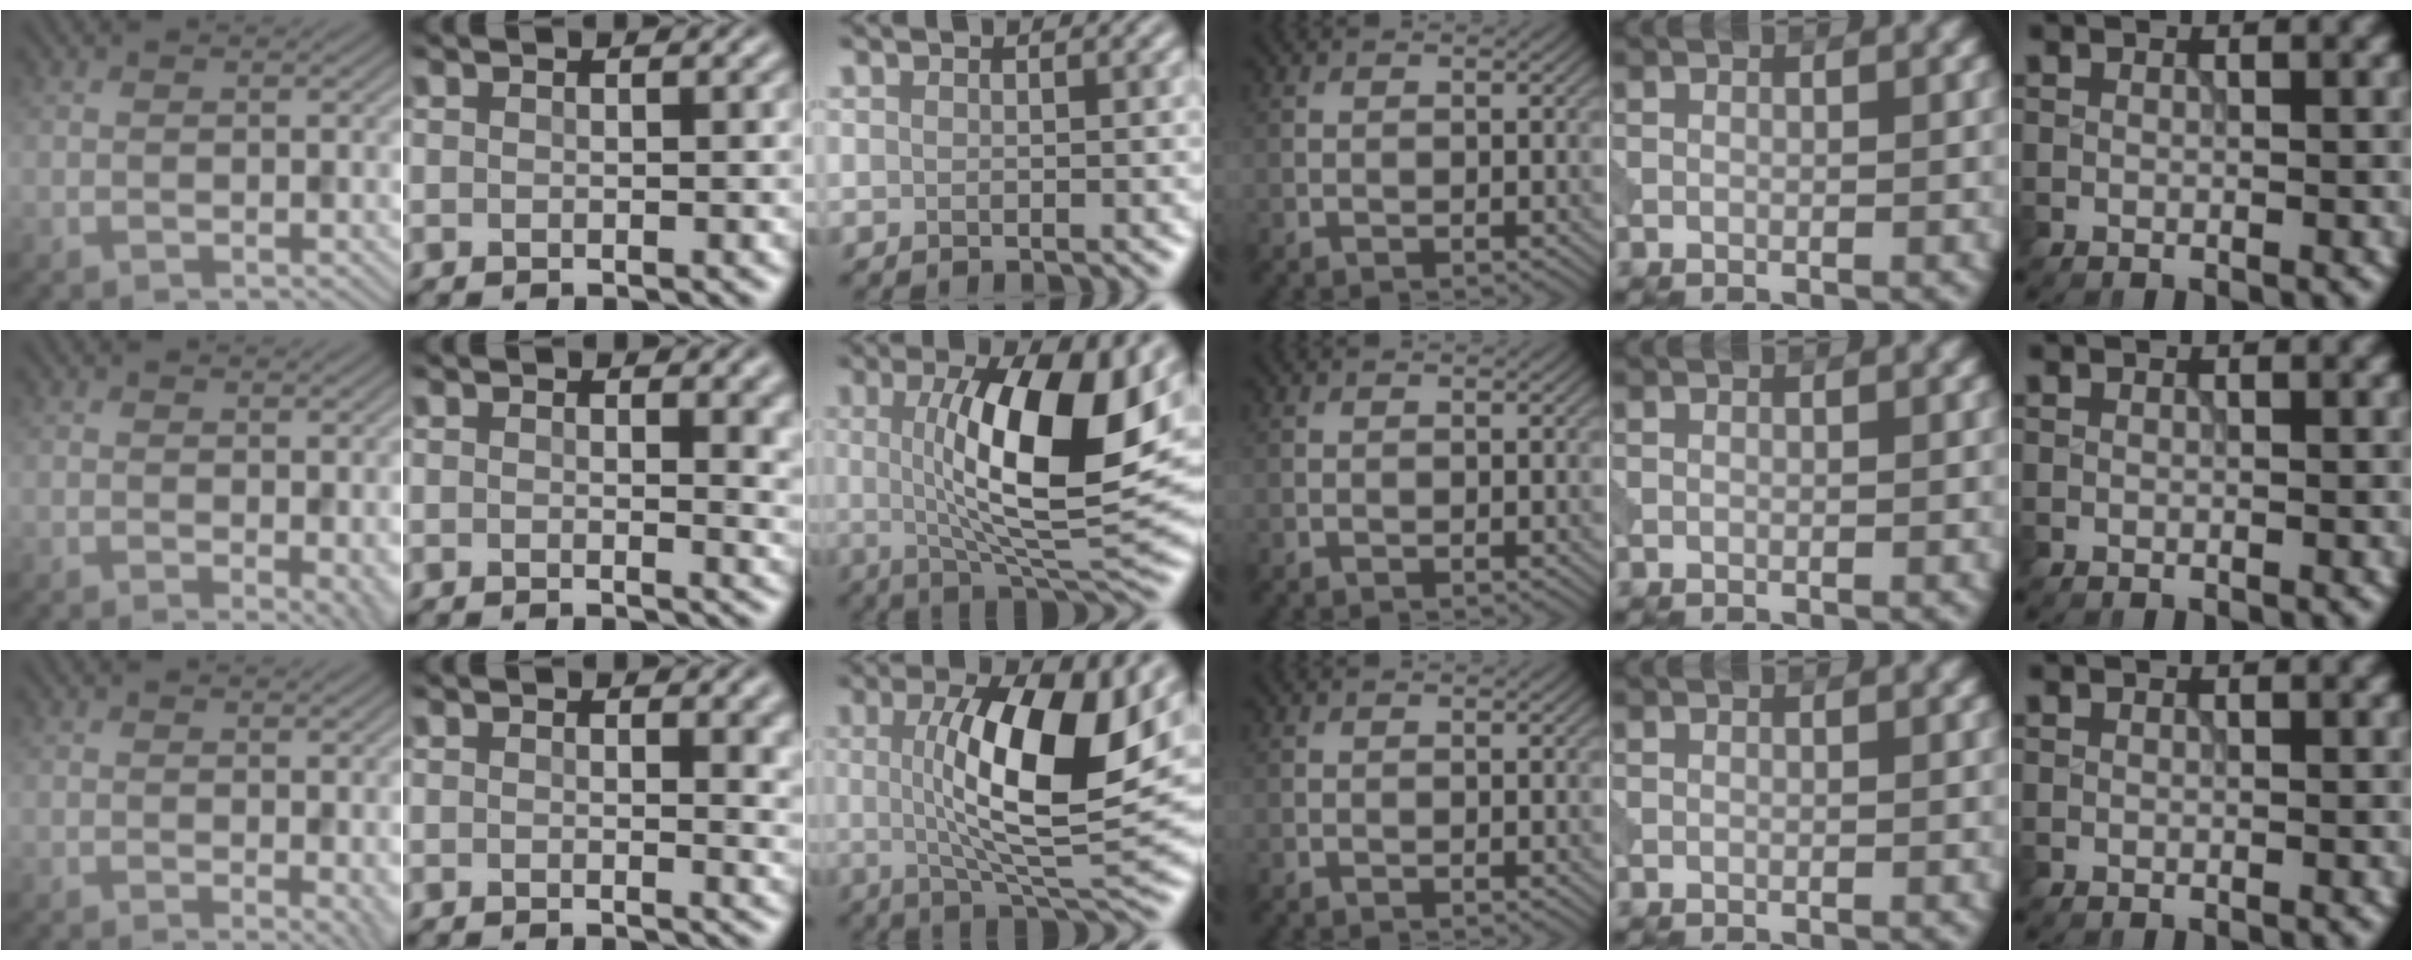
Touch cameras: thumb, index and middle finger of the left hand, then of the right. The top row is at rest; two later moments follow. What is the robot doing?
{"motion": "pour", "object": "beaker"}